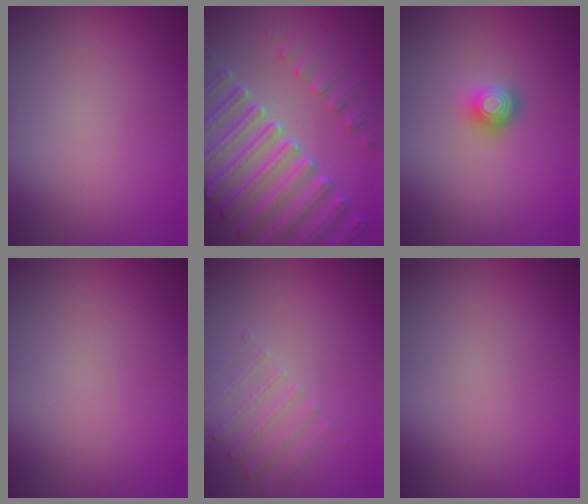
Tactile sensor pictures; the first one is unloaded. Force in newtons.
{"total": 7.5, "press": 5.6, "slide": 5.0}
{"total": 2.2, "press": 1.4, "slide": 1.7}
{"total": 0.0}
{"total": 1.5, "press": 1.0, "slide": 1.1}
{"total": 0.0}